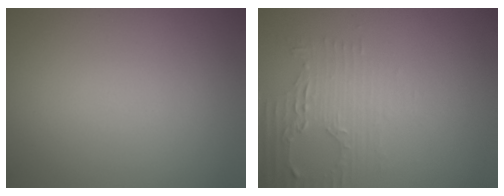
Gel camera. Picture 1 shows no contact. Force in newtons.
{"total": 2.9, "press": 2.5, "slide": 1.5}